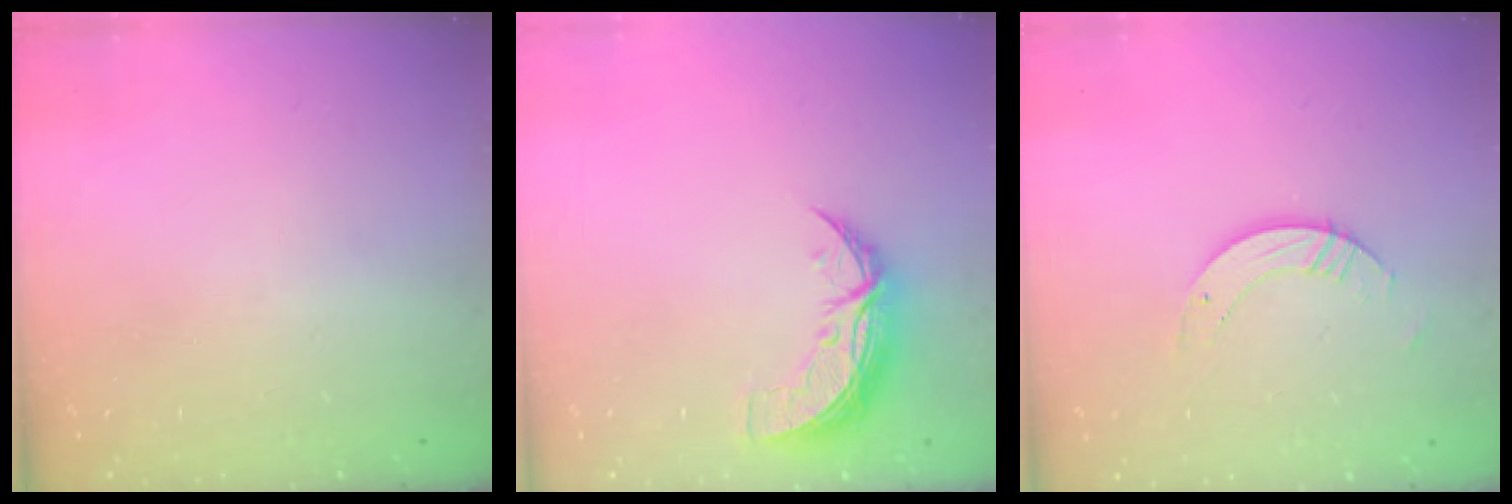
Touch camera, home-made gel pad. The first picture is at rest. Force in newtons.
{"total": 8.6, "press": 8.6, "slide": 0.1}
{"total": 4.7, "press": 4.7, "slide": 0.3}